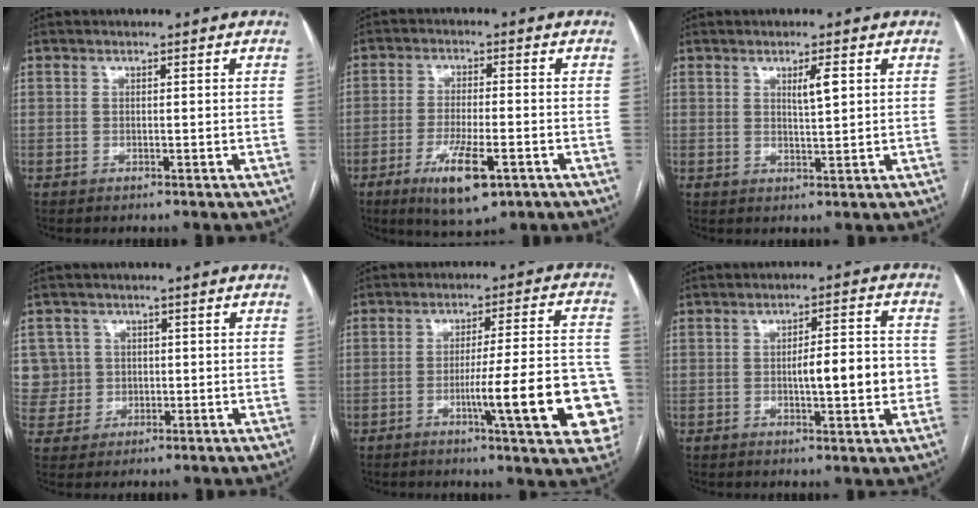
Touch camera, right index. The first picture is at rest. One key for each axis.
{"total": 9.1, "fx": -4.4, "fy": 2.3, "fz": 7.7, "tx": -0.140, "ty": -0.017, "tz": -0.067}
{"total": 2.8, "fx": 1.1, "fy": 0.2, "fz": 2.5, "tx": -0.043, "ty": -0.002, "tz": 0.019}
{"total": 6.9, "fx": 1.1, "fy": 6.8, "fz": -0.1, "tx": 0.003, "ty": 0.030, "tz": 0.033}
{"total": 16.7, "fx": -5.1, "fy": 1.5, "fz": 15.8, "tx": -0.151, "ty": 0.017, "tz": -0.060}
{"total": 8.0, "fx": -1.0, "fy": 1.6, "fz": 7.8, "tx": -0.114, "ty": 0.015, "tz": -0.011}